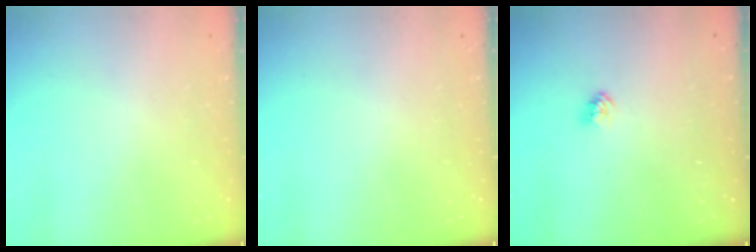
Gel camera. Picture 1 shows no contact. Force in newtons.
{"total": 0.0}
{"total": 2.4, "press": 2.4, "slide": 0.1}